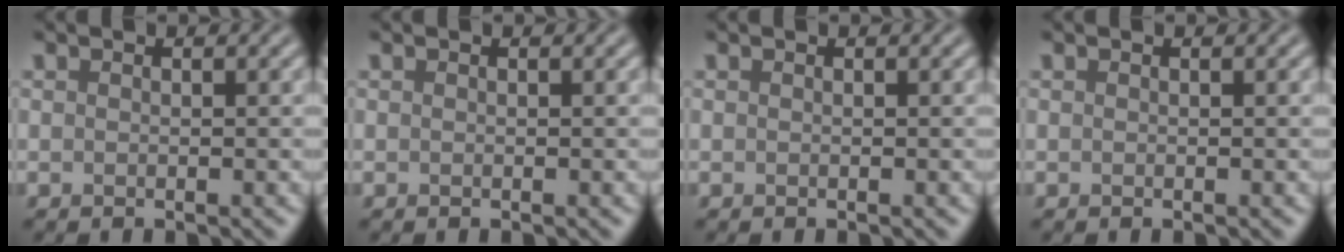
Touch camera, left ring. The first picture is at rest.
{"total": 0.0}
{"total": 0.0}
{"total": 0.0}